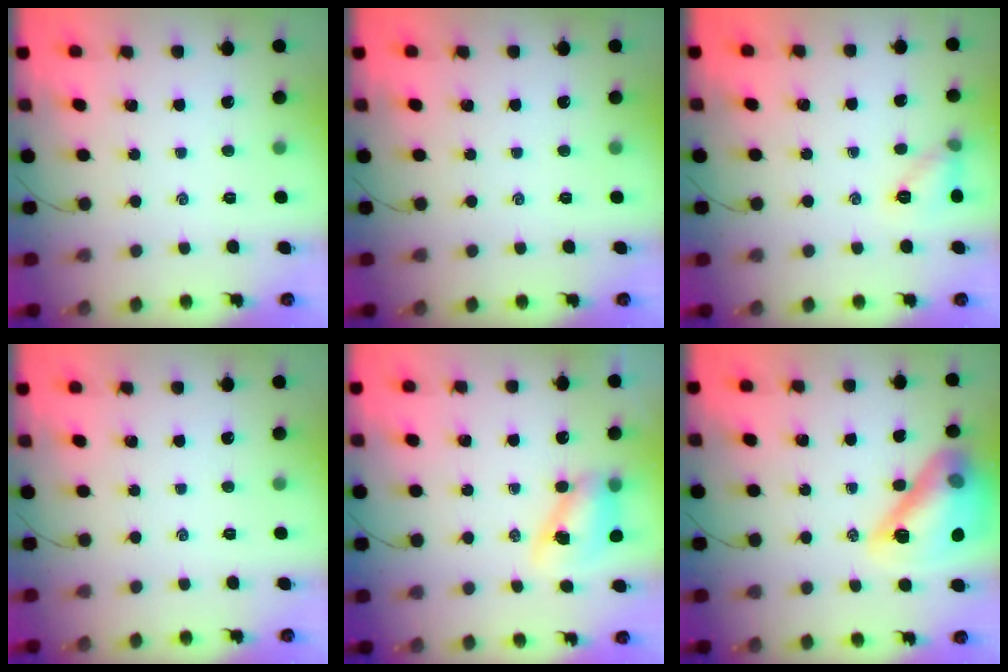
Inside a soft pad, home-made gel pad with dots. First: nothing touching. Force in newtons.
{"total": 0.0}
{"total": 7.2, "press": 7.1, "slide": 1.6}
{"total": 0.0}
{"total": 8.1, "press": 8.0, "slide": 1.3}
{"total": 19.9, "press": 19.8, "slide": 2.7}